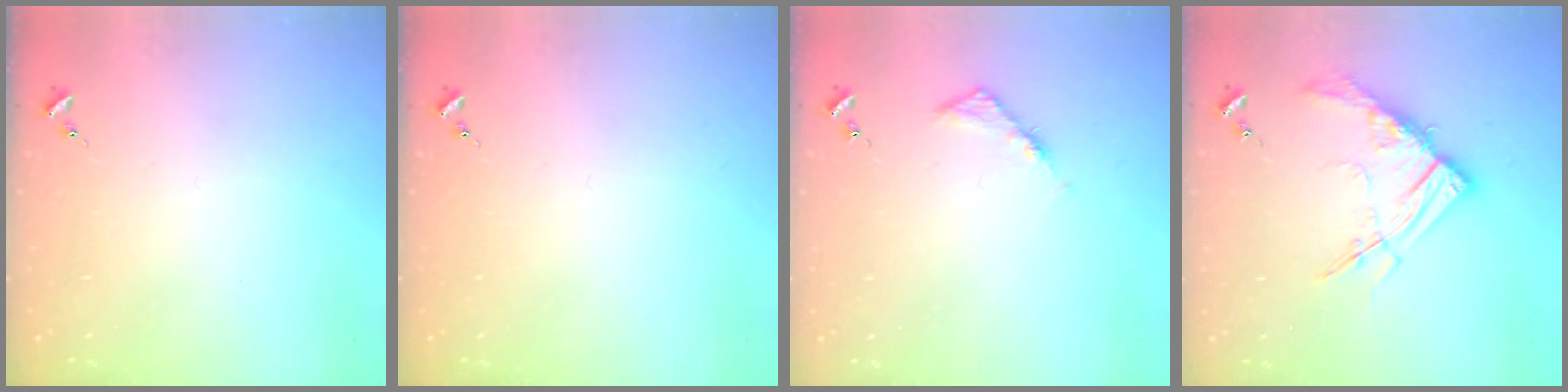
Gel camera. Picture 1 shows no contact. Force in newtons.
{"total": 0.0}
{"total": 4.1, "press": 4.0, "slide": 0.5}
{"total": 14.1, "press": 14.0, "slide": 1.5}